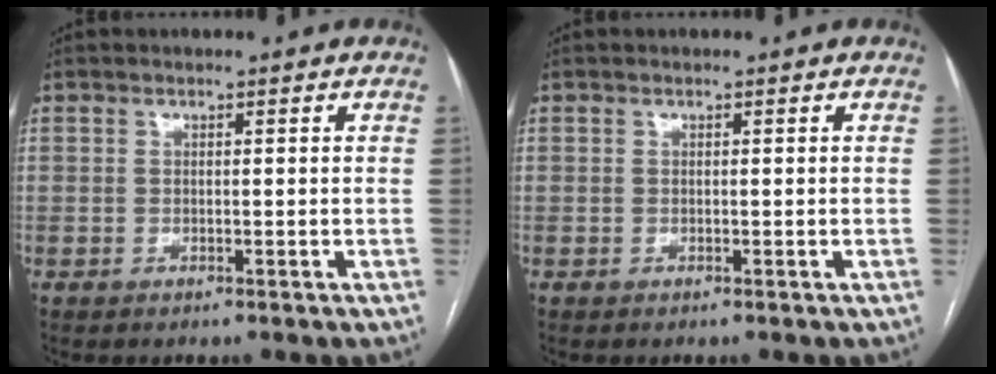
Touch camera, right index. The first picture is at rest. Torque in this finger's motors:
{"motor_torque": [0.00, 0.00, 0.00, 0.00]}